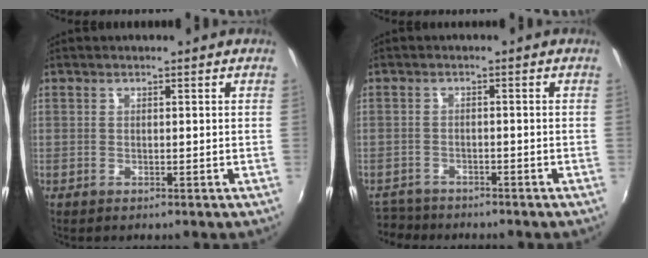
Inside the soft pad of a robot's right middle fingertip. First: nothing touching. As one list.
[{"total": 5.4, "force": [-4.9, 2.0, 0.6], "torque": [-0.033, -0.011, -0.089]}]